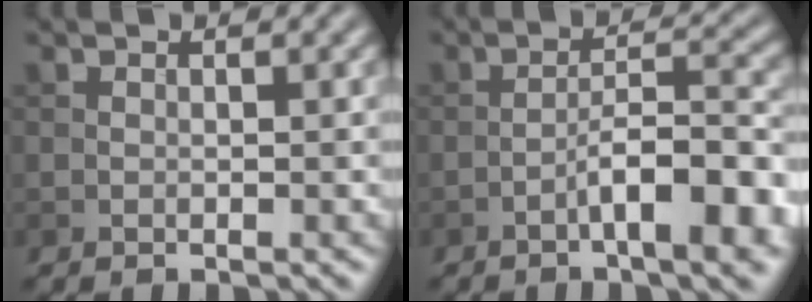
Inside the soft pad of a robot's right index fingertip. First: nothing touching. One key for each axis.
{"total": 7.6, "fx": -3.3, "fy": 1.7, "fz": 6.6, "tx": -0.101, "ty": 0.017, "tz": -0.057}